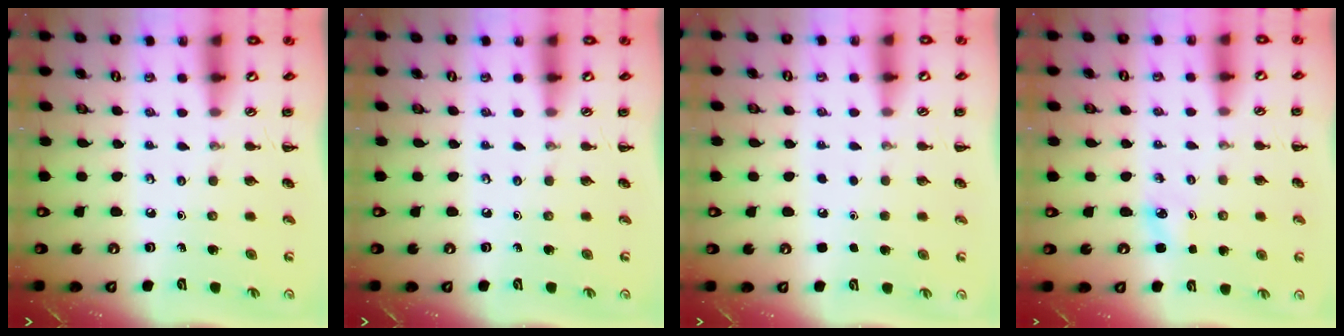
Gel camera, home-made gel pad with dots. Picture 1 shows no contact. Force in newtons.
{"total": 0.0}
{"total": 1.6, "press": 1.6, "slide": 0.1}
{"total": 3.3, "press": 3.1, "slide": 1.0}